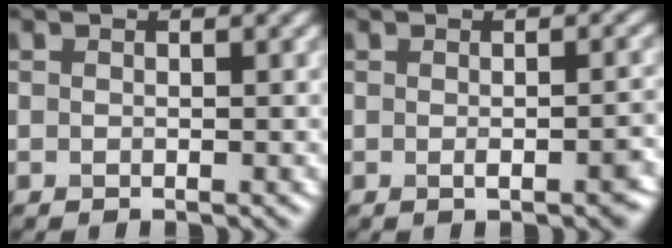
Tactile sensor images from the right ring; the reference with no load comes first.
{"total": 2.8, "force": [-0.6, 0.8, 2.6], "torque": [-0.029, 0.002, -0.005]}